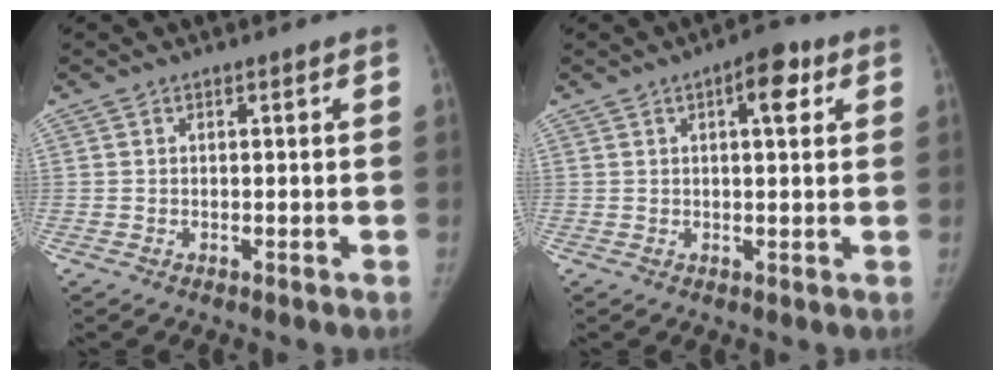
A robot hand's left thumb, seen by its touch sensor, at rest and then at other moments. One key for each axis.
{"total": 5.5, "fx": 2.2, "fy": 2.2, "fz": 4.6, "tx": -0.052, "ty": 0.001, "tz": 0.024}